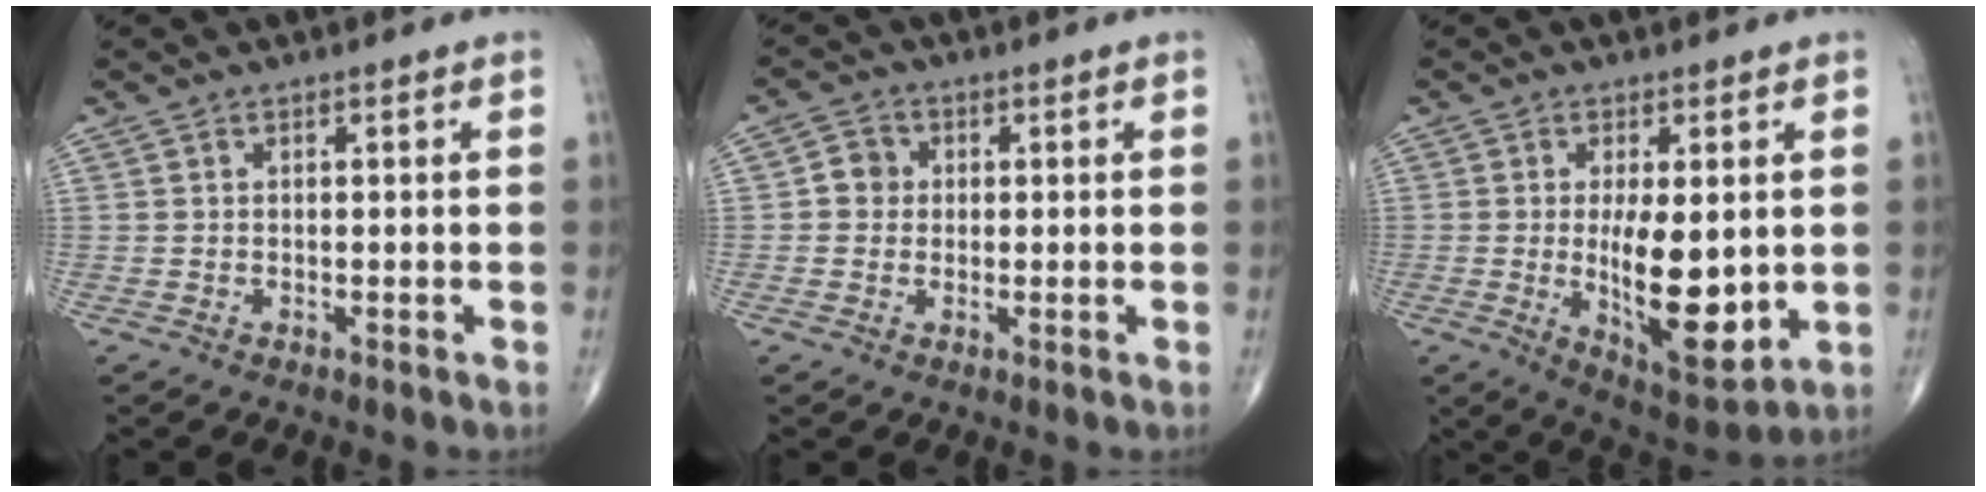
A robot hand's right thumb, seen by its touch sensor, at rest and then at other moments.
{"total": 3.9, "force": [0.1, 3.6, 1.4], "torque": [-0.002, 0.008, -0.008]}
{"total": 13.6, "force": [-0.6, 5.2, 12.6], "torque": [-0.182, -0.029, 0.004]}